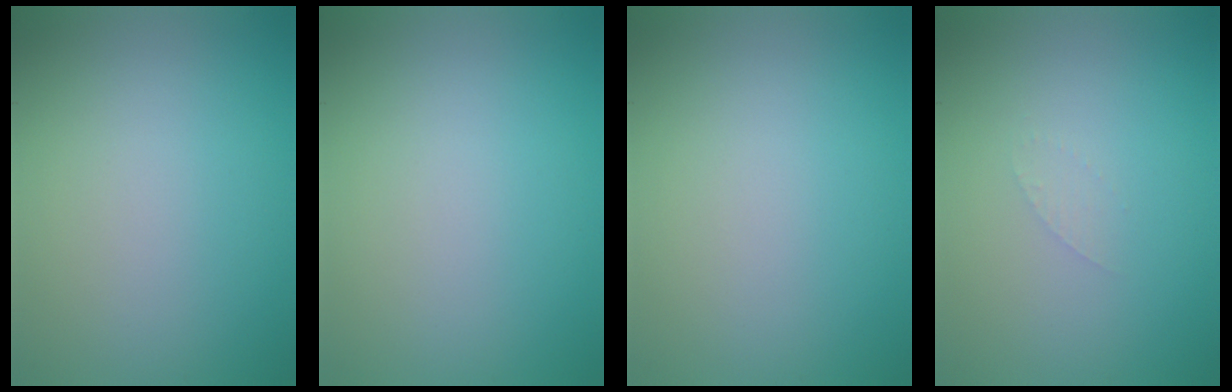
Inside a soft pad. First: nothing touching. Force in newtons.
{"total": 0.0}
{"total": 0.0}
{"total": 0.7, "press": 0.7, "slide": 0.1}